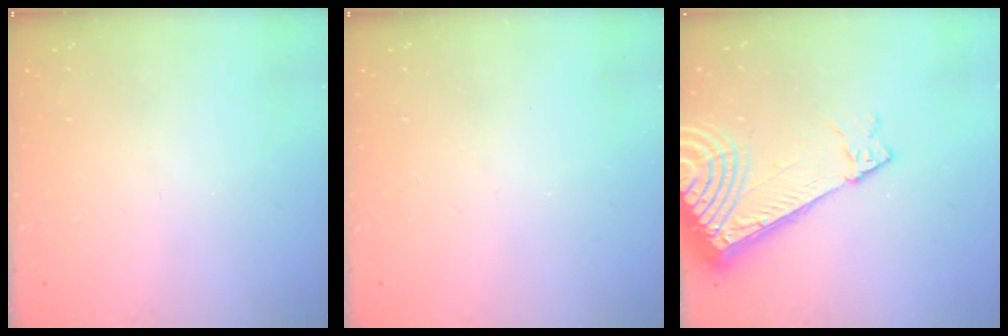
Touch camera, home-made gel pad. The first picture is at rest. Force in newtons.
{"total": 0.0}
{"total": 14.0, "press": 14.0, "slide": 1.4}